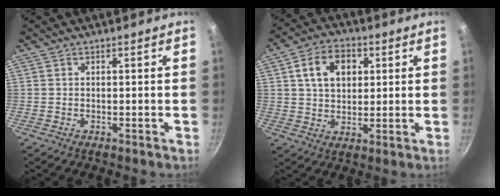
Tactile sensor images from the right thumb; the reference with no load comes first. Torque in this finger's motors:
{"motor_torque": [0.33, 2.12, 0.89, 0.71, 0.12]}